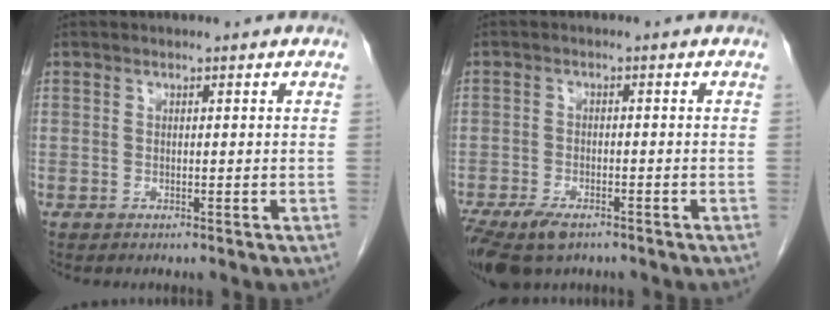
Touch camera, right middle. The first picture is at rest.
{"total": 8.7, "force": [-6.1, 3.7, 5.0], "torque": [-0.094, -0.011, -0.100]}